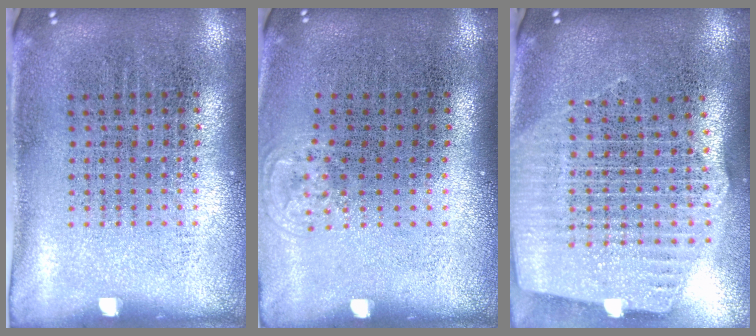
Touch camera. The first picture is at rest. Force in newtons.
{"total": 0.6, "press": 0.5, "slide": 0.3}
{"total": 2.5, "press": 2.2, "slide": 1.3}